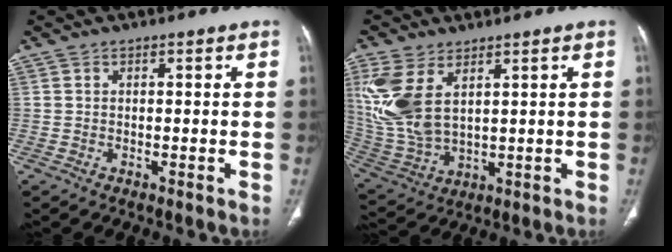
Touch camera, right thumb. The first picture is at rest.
{"total": 13.0, "force": [4.8, 7.0, 9.9], "torque": [-0.234, -0.012, 0.118]}